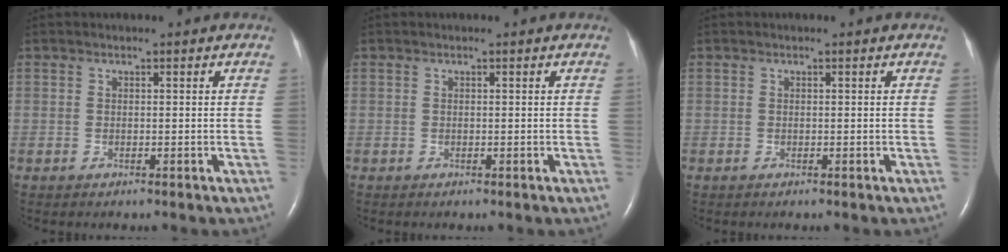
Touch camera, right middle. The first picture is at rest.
{"total": 0.0}
{"total": 0.0}